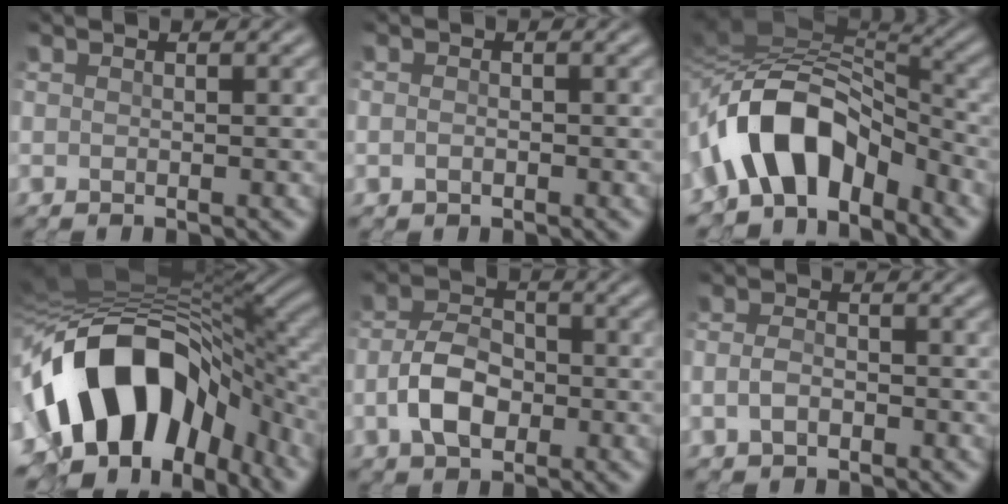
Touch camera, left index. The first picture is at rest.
{"total": 0.7, "force": [-0.3, 0.5, 0.4], "torque": [-0.007, 0.002, -0.008]}
{"total": 9.7, "force": [-3.9, 5.3, 7.1], "torque": [-0.115, 0.021, -0.068]}
{"total": 15.6, "force": [-5.1, 9.7, 11.0], "torque": [-0.182, -0.002, -0.083]}
{"total": 4.8, "force": [-1.4, 2.9, 3.5], "torque": [-0.070, 0.008, -0.028]}
{"total": 1.7, "force": [-0.7, 1.0, 1.2], "torque": [-0.026, 0.006, -0.017]}